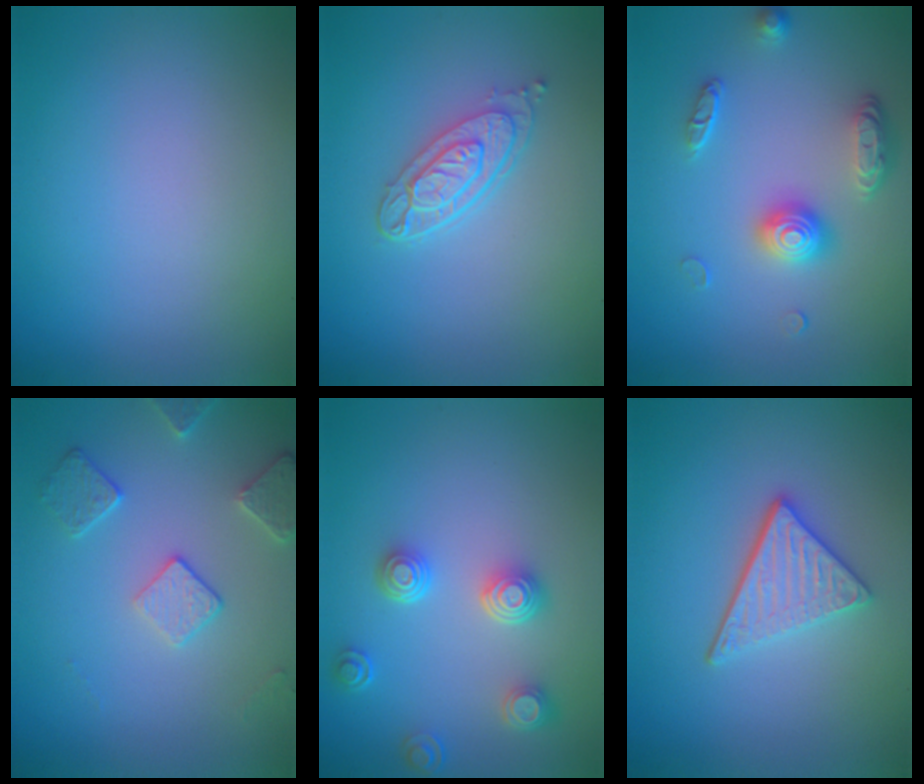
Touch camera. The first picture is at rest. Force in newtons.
{"total": 3.8, "press": 3.0, "slide": 2.3}
{"total": 3.5, "press": 3.0, "slide": 1.8}
{"total": 2.8, "press": 2.7, "slide": 0.6}
{"total": 3.9, "press": 3.1, "slide": 2.3}
{"total": 3.6, "press": 3.0, "slide": 2.0}